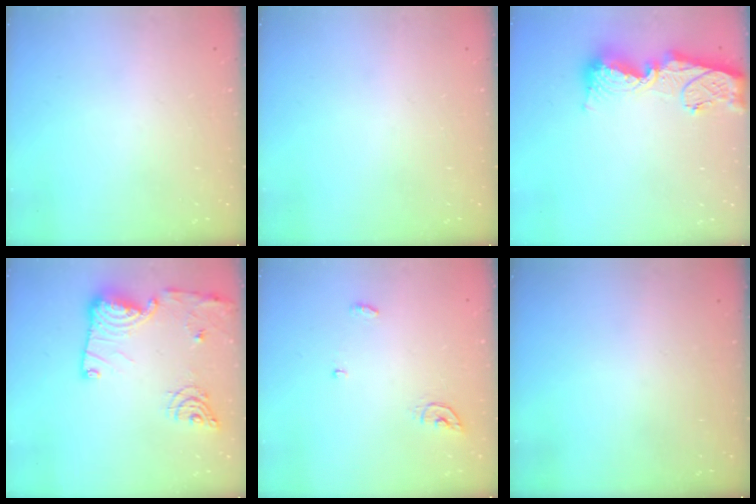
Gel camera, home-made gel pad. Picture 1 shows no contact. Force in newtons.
{"total": 0.0}
{"total": 14.6, "press": 14.5, "slide": 1.4}
{"total": 17.5, "press": 17.4, "slide": 1.6}
{"total": 4.5, "press": 4.5, "slide": 0.3}
{"total": 0.0}